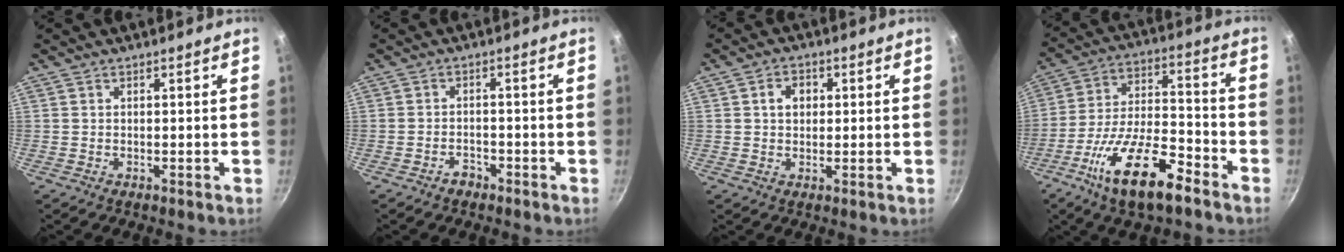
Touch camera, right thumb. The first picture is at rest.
{"total": 2.2, "force": [-1.8, 1.2, 0.6], "torque": [-0.002, 0.025, -0.024]}
{"total": 3.8, "force": [0.8, 3.0, 2.2], "torque": [-0.017, 0.006, 0.010]}
{"total": 17.2, "force": [-9.8, 6.0, 12.8], "torque": [-0.230, 0.047, -0.183]}